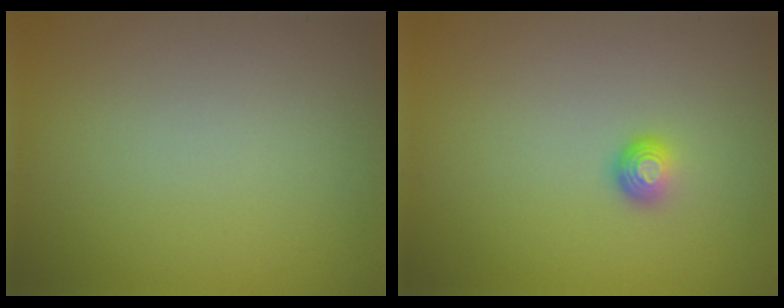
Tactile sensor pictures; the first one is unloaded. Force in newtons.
{"total": 1.6, "press": 1.0, "slide": 1.3}